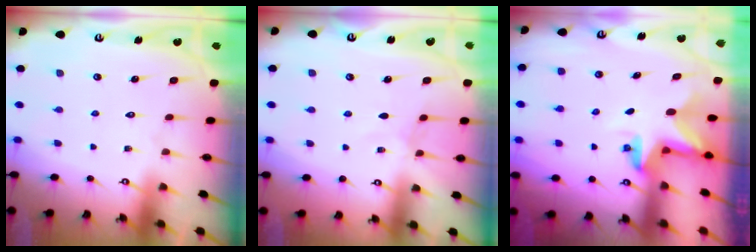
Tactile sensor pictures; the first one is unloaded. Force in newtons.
{"total": 2.3, "press": 2.3, "slide": 0.4}
{"total": 2.8, "press": 2.8, "slide": 0.2}